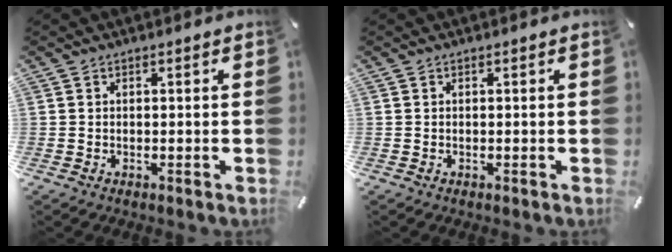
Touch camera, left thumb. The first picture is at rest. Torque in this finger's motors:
{"motor_torque": [-0.02, 0.01, -0.05, 0.05, 0.00]}